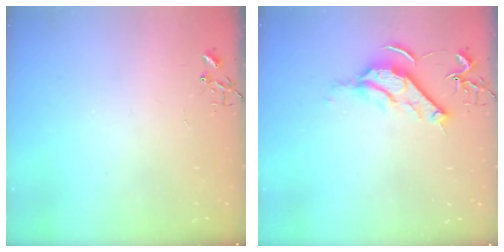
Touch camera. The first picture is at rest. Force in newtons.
{"total": 10.1, "press": 10.0, "slide": 1.1}